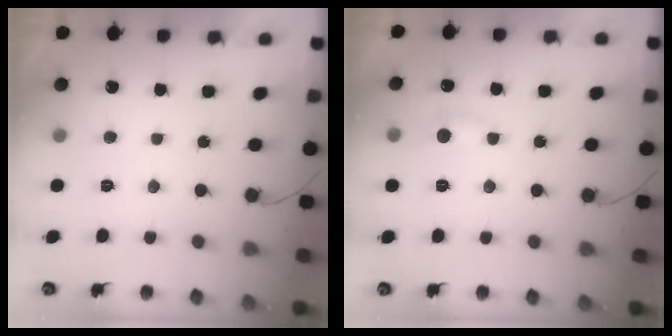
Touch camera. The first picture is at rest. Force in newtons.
{"total": 4.7, "press": 4.6, "slide": 0.6}